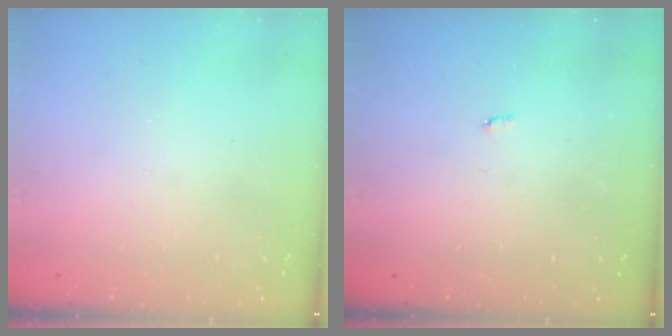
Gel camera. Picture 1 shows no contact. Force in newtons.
{"total": 2.1, "press": 2.1, "slide": 0.4}